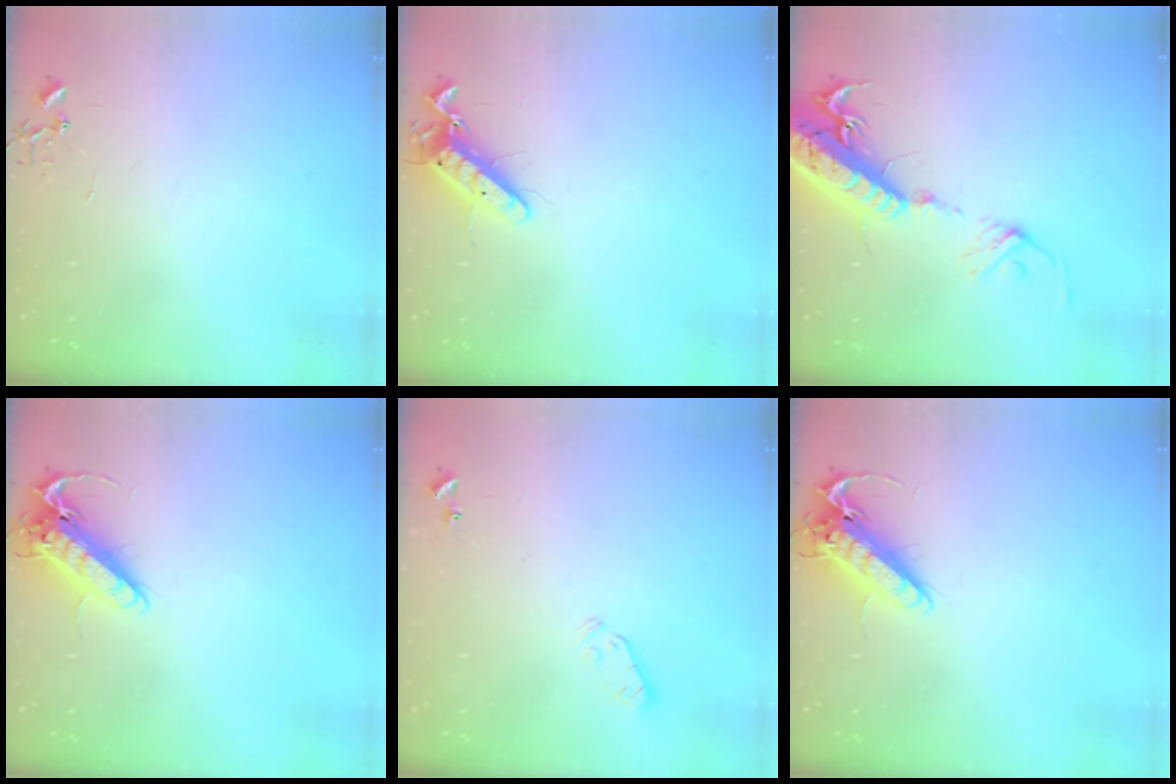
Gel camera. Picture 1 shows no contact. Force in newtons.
{"total": 12.1, "press": 12.0, "slide": 1.4}
{"total": 20.6, "press": 20.2, "slide": 4.3}
{"total": 13.8, "press": 13.6, "slide": 2.3}
{"total": 3.8, "press": 3.7, "slide": 0.9}
{"total": 13.8, "press": 13.6, "slide": 2.3}